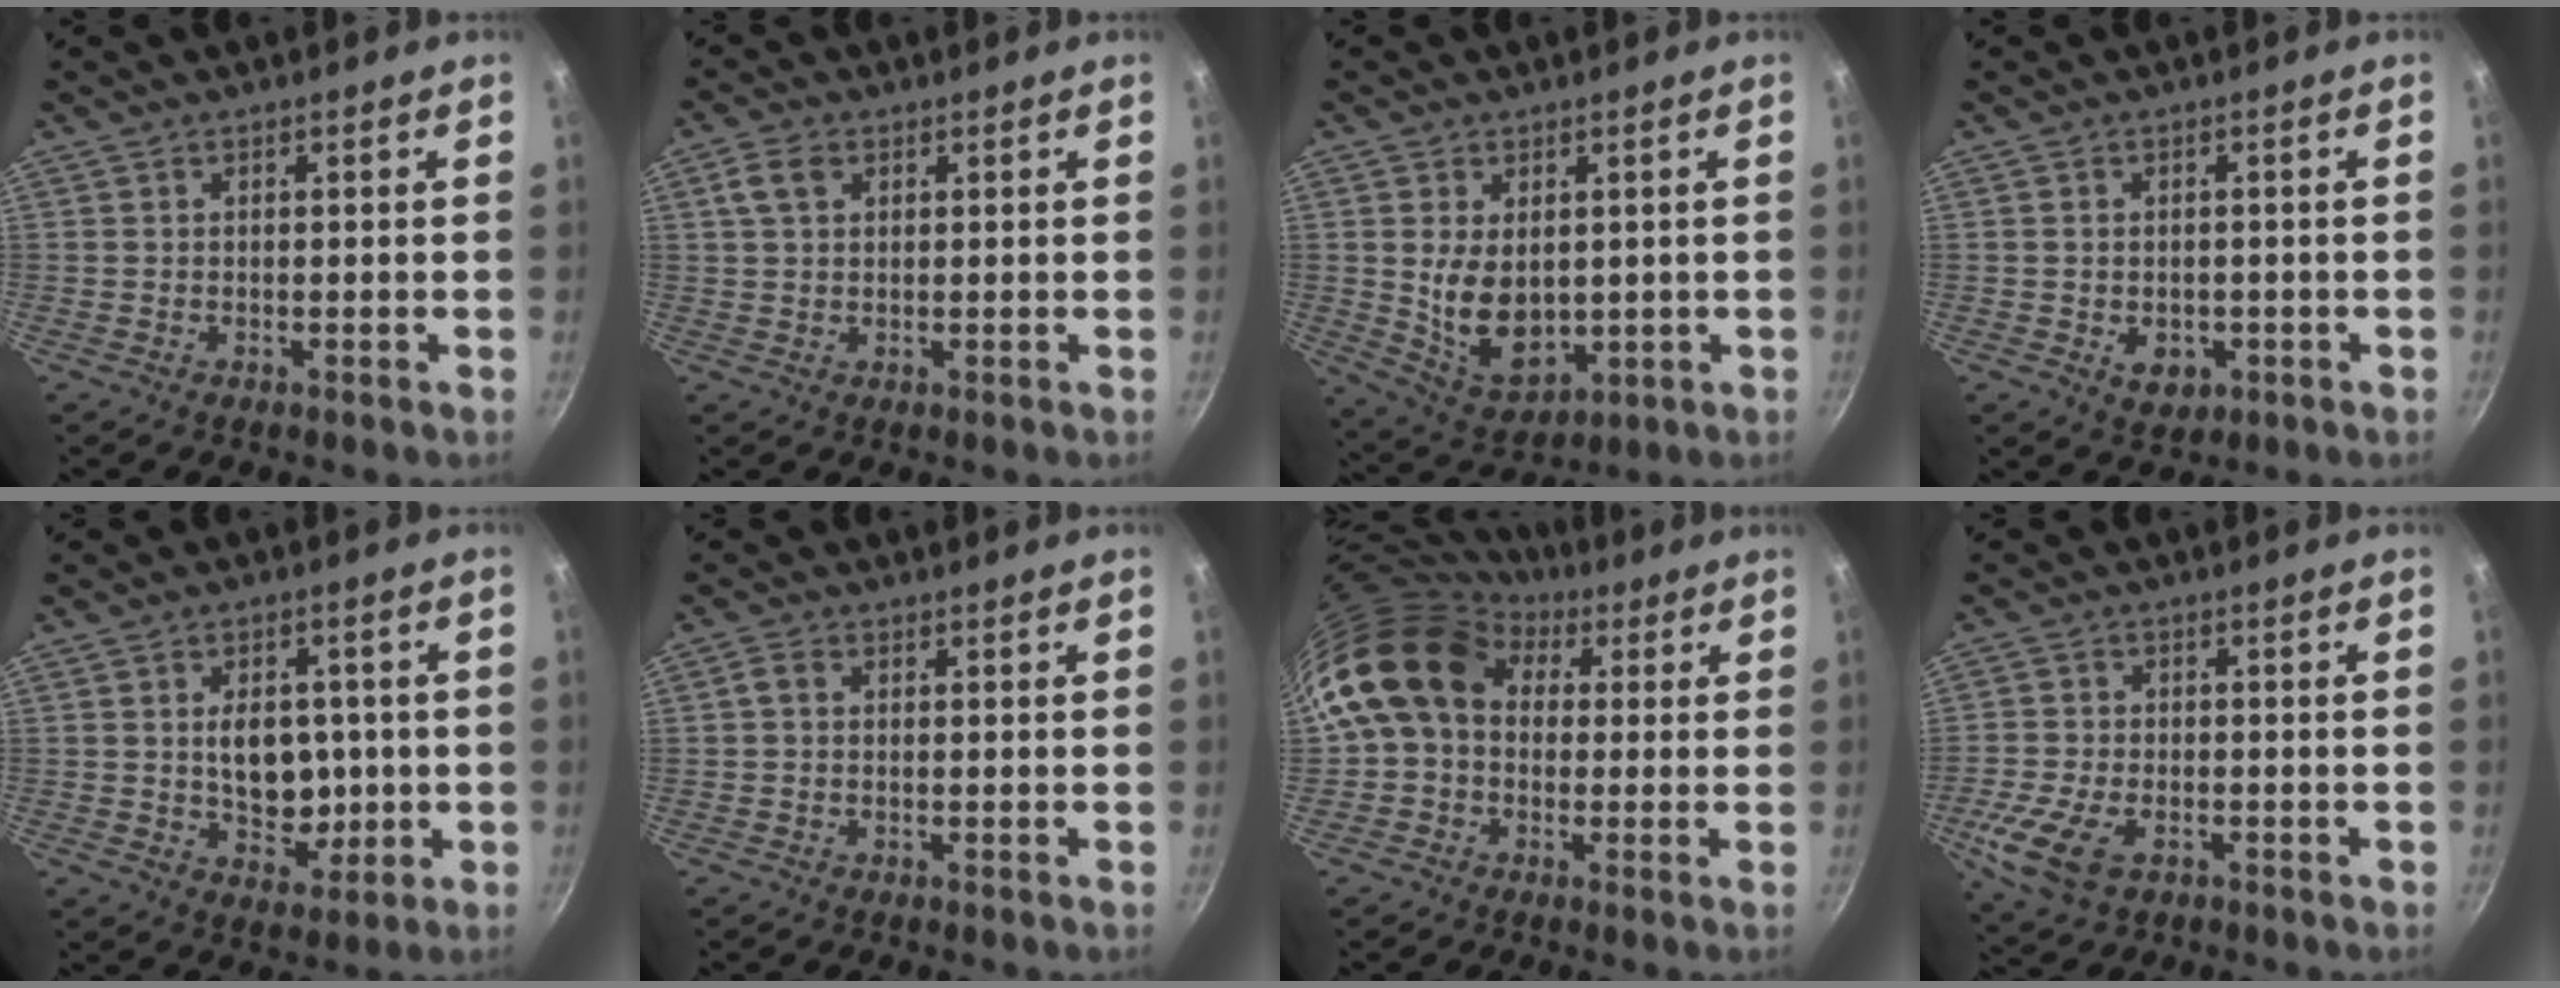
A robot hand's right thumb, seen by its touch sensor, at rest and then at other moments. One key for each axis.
{"total": 4.1, "fx": 1.6, "fy": 2.7, "fz": 2.7, "tx": -0.045, "ty": 0.006, "tz": 0.030}
{"total": 11.0, "fx": 0.9, "fy": 7.3, "fz": 8.2, "tx": -0.125, "ty": -0.023, "tz": 0.042}
{"total": 4.6, "fx": -1.3, "fy": 3.4, "fz": 2.8, "tx": -0.030, "ty": 0.002, "tz": -0.008}
{"total": 9.9, "fx": 0.1, "fy": 7.2, "fz": 6.8, "tx": -0.060, "ty": -0.001, "tz": 0.011}
{"total": 1.7, "fx": 0.1, "fy": 1.0, "fz": 1.3, "tx": -0.033, "ty": 0.008, "tz": -0.001}
{"total": 12.7, "fx": 3.1, "fy": 9.9, "fz": 7.3, "tx": -0.103, "ty": 0.016, "tz": 0.033}
{"total": 10.0, "fx": -3.9, "fy": 5.9, "fz": 7.1, "tx": -0.149, "ty": 0.002, "tz": -0.074}